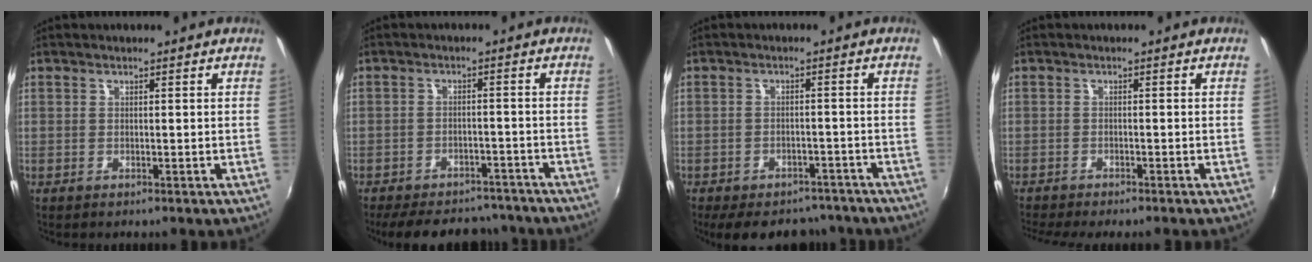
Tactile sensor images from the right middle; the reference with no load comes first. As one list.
[{"total": 15.5, "force": [-13.0, 6.2, 5.6], "torque": [-0.130, 0.011, -0.166]}, {"total": 13.0, "force": [-10.5, 5.9, 4.9], "torque": [-0.110, 0.002, -0.135]}, {"total": 5.2, "force": [-4.7, 0.2, 2.2], "torque": [-0.054, -0.020, -0.077]}]